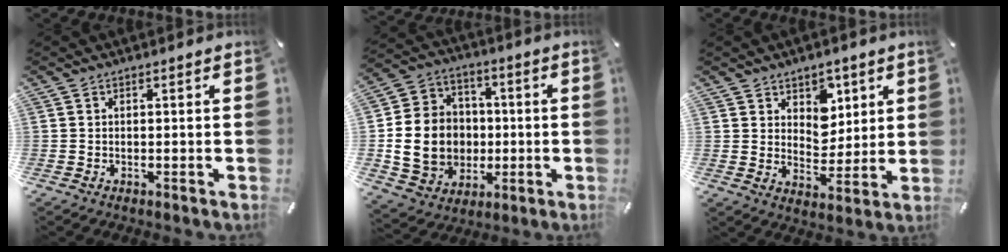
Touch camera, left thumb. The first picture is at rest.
{"total": 15.1, "force": [-1.8, 13.5, 6.7], "torque": [-0.136, 0.015, -0.021]}
{"total": 7.2, "force": [4.0, 5.9, 1.2], "torque": [-0.013, -0.031, 0.073]}